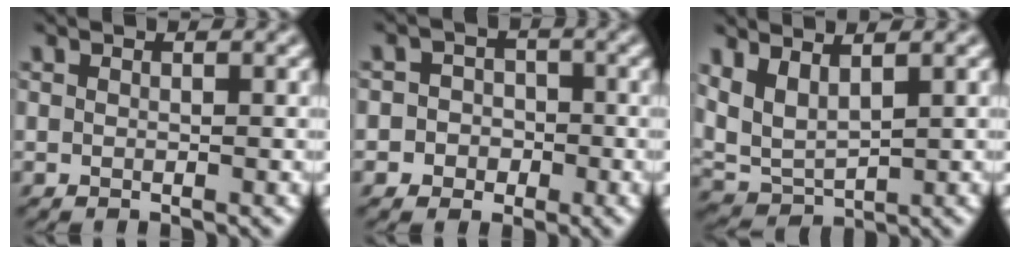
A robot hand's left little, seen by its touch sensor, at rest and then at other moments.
{"total": 4.7, "force": [-1.4, 4.4, 0.8], "torque": [0.007, 0.022, -0.053]}
{"total": 3.7, "force": [1.7, 1.7, 2.9], "torque": [-0.072, -0.003, 0.035]}